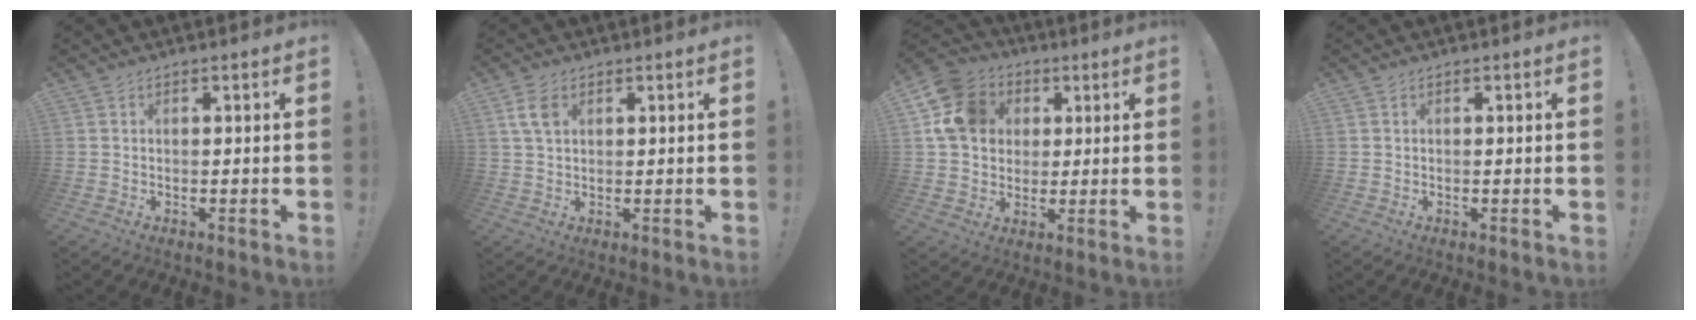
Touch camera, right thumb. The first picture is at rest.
{"total": 4.9, "force": [1.9, 2.9, 3.5], "torque": [-0.056, 0.000, 0.035]}
{"total": 14.4, "force": [3.6, 12.1, 6.9], "torque": [-0.100, -0.005, 0.077]}
{"total": 0.0}